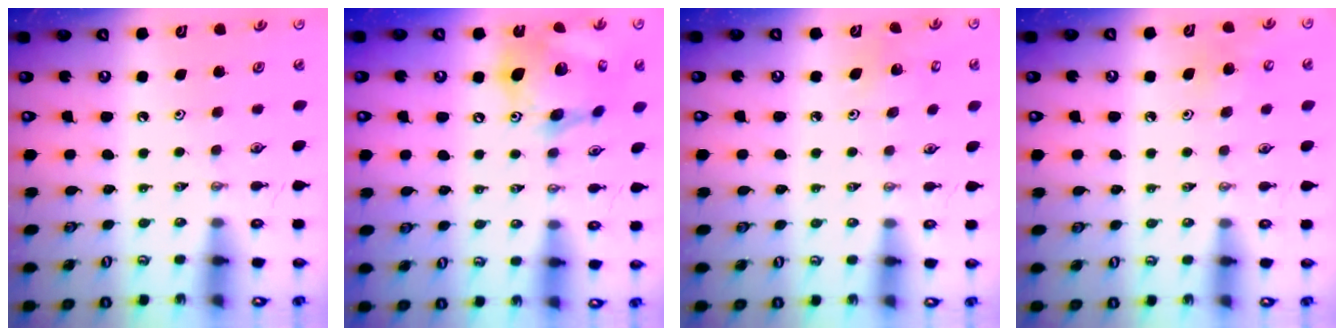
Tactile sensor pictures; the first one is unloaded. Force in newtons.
{"total": 18.8, "press": 18.6, "slide": 3.2}
{"total": 4.2, "press": 4.2, "slide": 0.2}
{"total": 7.5, "press": 7.5, "slide": 0.9}